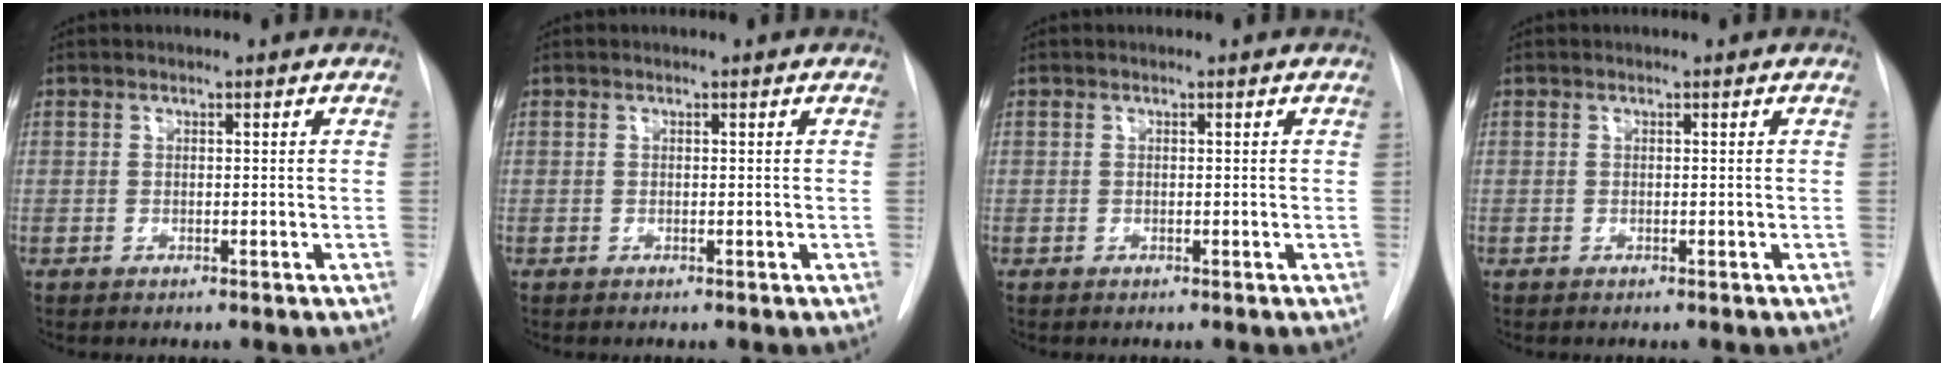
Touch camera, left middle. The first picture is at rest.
{"total": 0.0}
{"total": 0.0}
{"total": 0.0}